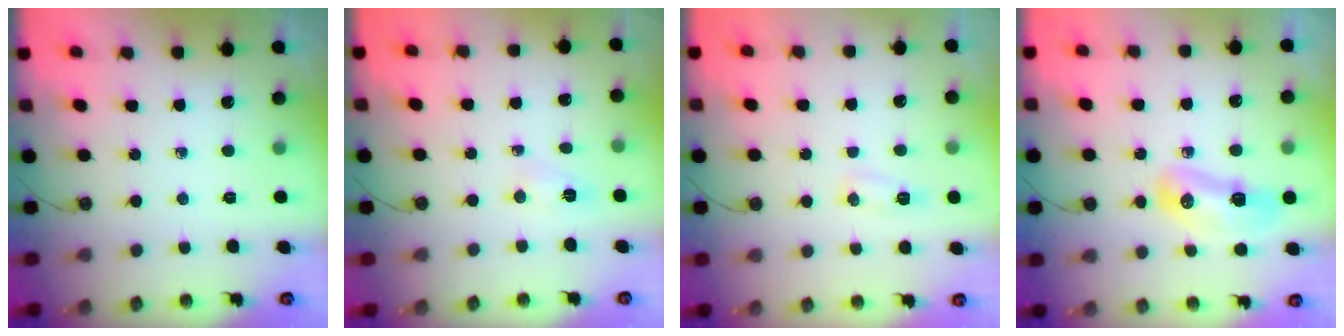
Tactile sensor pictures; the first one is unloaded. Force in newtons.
{"total": 2.7, "press": 2.4, "slide": 1.1}
{"total": 15.9, "press": 5.9, "slide": 14.7}
{"total": 9.9, "press": 9.8, "slide": 0.9}